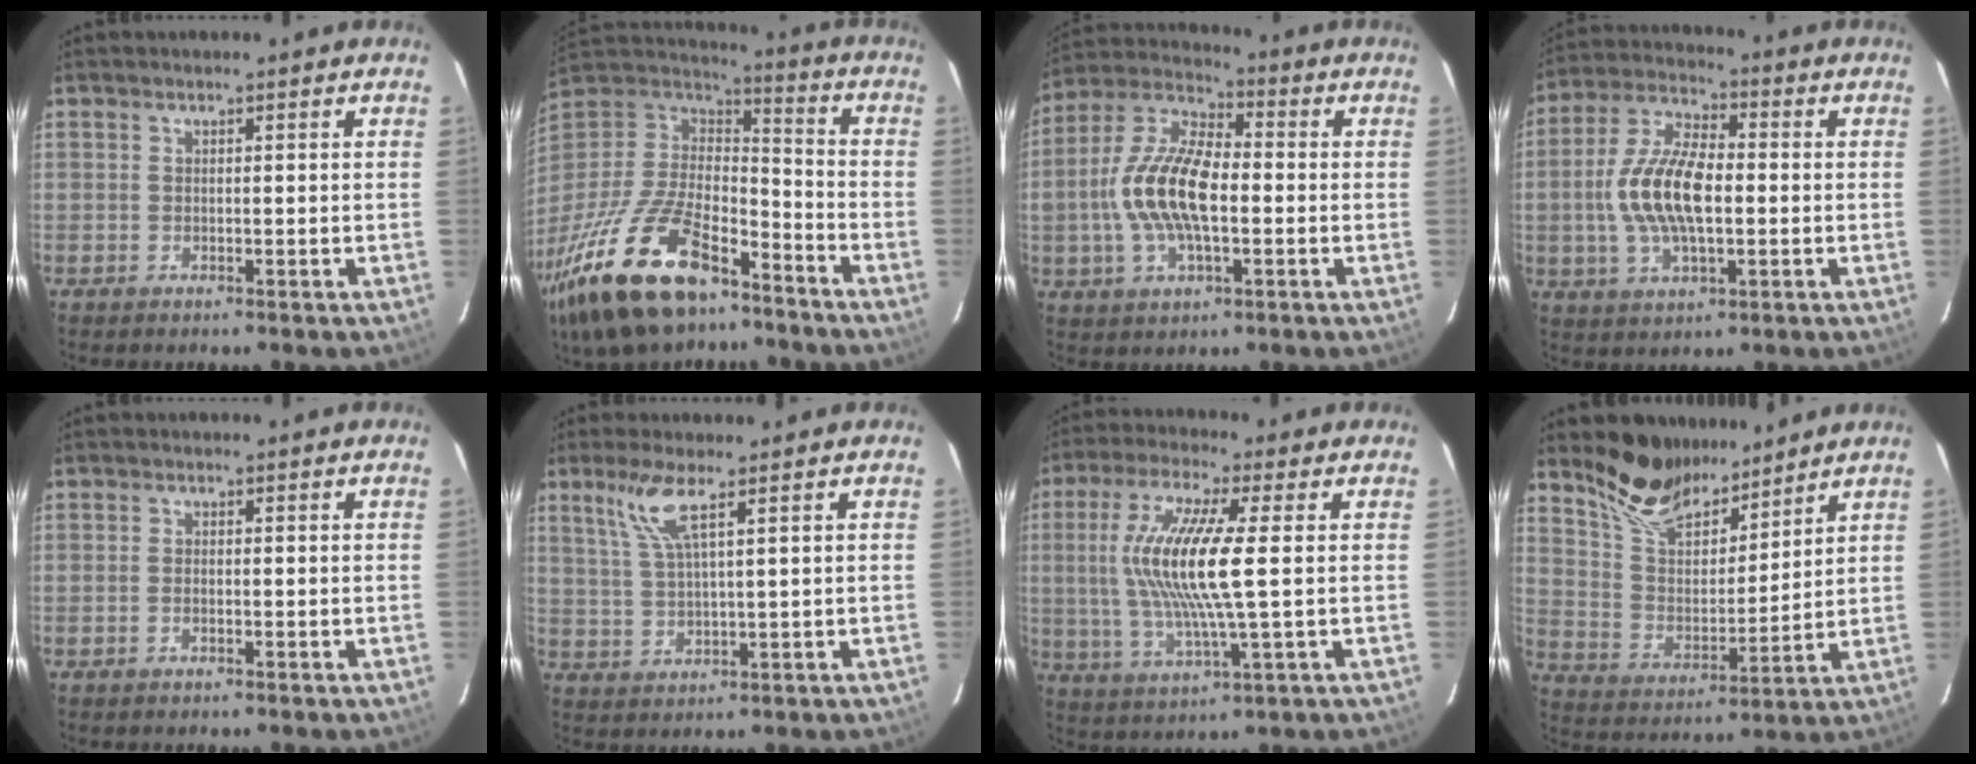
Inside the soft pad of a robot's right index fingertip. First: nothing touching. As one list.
[{"total": 29.7, "force": [-18.9, 13.1, 18.8], "torque": [-0.396, -0.040, -0.317]}, {"total": 15.1, "force": [-1.7, 6.9, 13.4], "torque": [-0.275, 0.010, -0.036]}, {"total": 13.9, "force": [-1.0, 6.4, 12.3], "torque": [-0.254, 0.008, -0.019]}, {"total": 0.8, "force": [-0.3, 0.4, 0.6], "torque": [-0.014, 0.000, -0.007]}, {"total": 6.3, "force": [3.6, 0.6, 5.2], "torque": [-0.114, 0.000, 0.077]}, {"total": 14.7, "force": [1.3, 1.7, 14.6], "torque": [-0.287, -0.003, 0.026]}, {"total": 13.5, "force": [11.1, 5.2, 5.7], "torque": [-0.119, 0.006, 0.208]}]